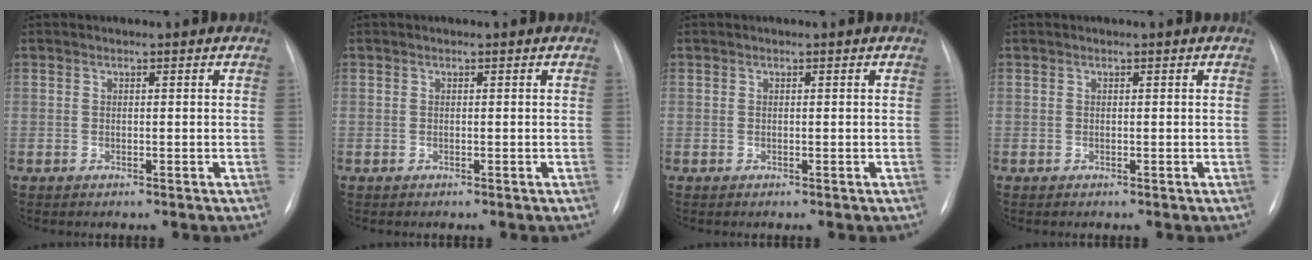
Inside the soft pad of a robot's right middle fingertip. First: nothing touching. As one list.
[{"total": 0.0}, {"total": 0.0}, {"total": 0.0}]